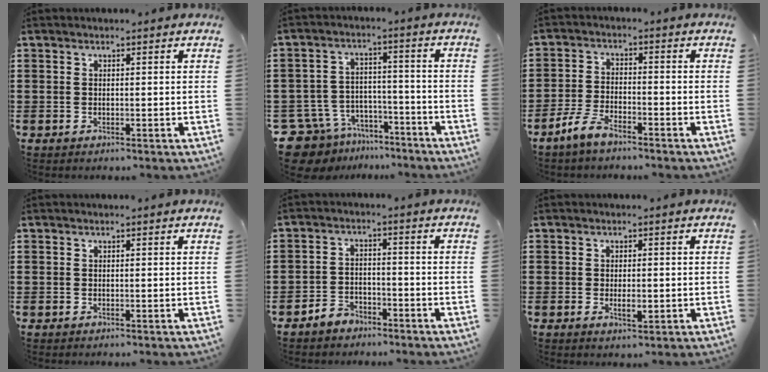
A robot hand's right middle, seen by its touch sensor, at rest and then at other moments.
{"total": 7.9, "force": [-7.3, 3.0, 0.7], "torque": [-0.043, 0.015, -0.148]}
{"total": 4.8, "force": [-3.7, 1.3, 2.8], "torque": [-0.074, -0.003, -0.077]}
{"total": 0.0}
{"total": 3.0, "force": [-2.8, 1.0, 0.3], "torque": [-0.014, 0.005, -0.059]}
{"total": 2.2, "force": [-0.3, 0.8, 2.0], "torque": [-0.030, -0.007, -0.005]}